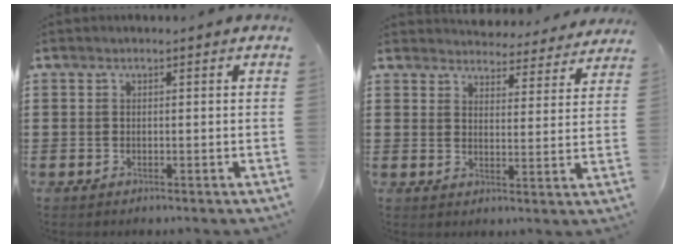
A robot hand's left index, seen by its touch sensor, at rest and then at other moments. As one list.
[{"total": 4.3, "force": [4.3, 0.3, 0.0], "torque": [-0.013, -0.032, 0.073]}]